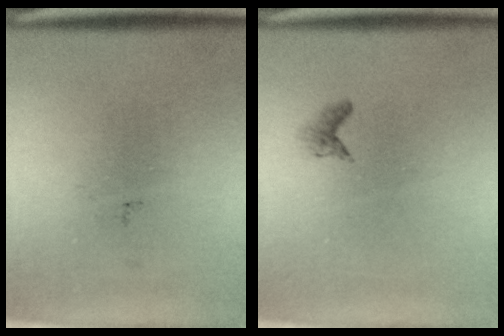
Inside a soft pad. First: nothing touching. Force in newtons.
{"total": 0.7}